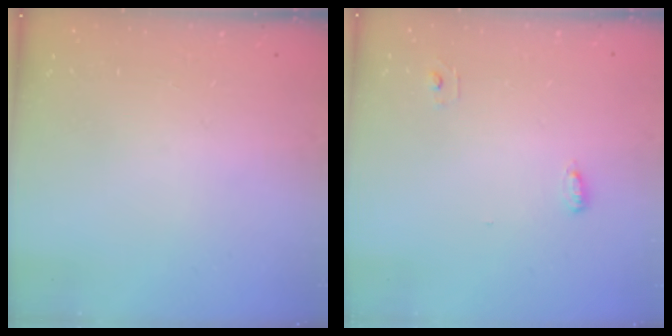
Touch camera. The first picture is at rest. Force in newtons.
{"total": 4.5, "press": 4.3, "slide": 1.2}